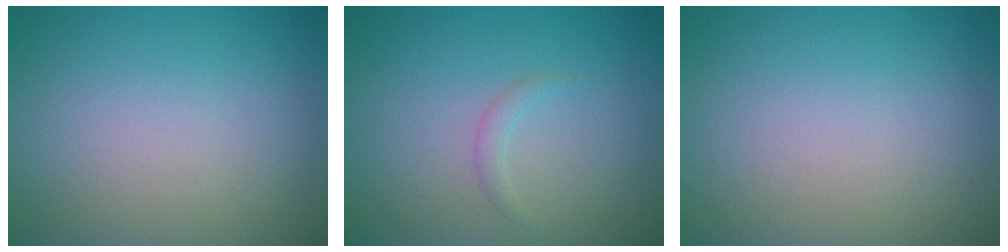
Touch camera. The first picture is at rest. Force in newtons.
{"total": 0.9, "press": 0.9, "slide": 0.1}
{"total": 0.0}